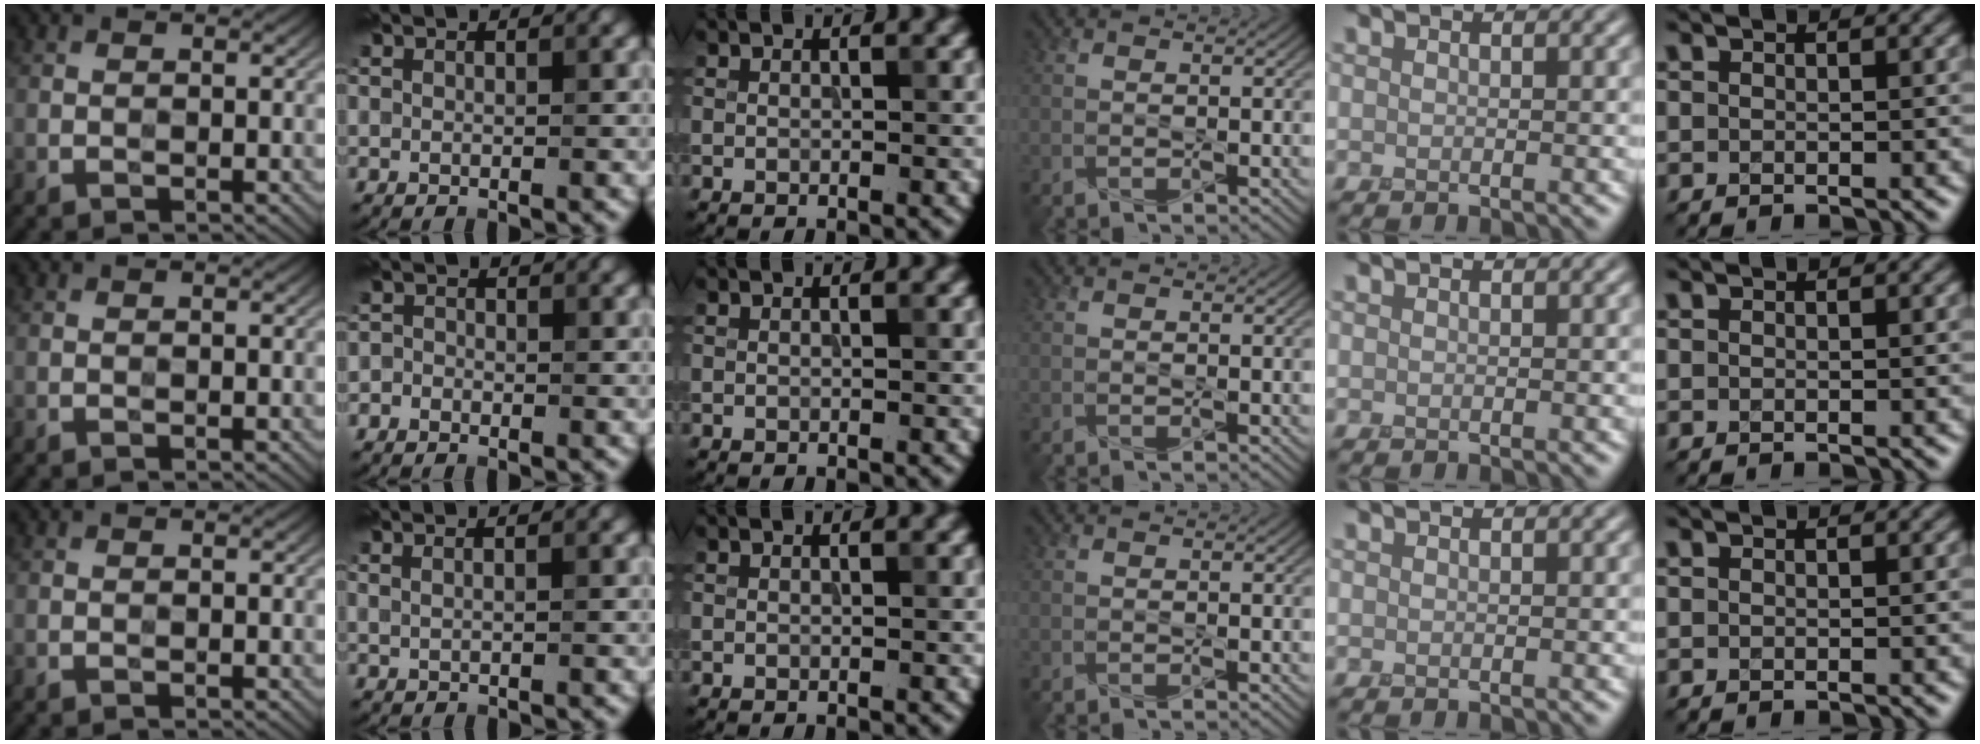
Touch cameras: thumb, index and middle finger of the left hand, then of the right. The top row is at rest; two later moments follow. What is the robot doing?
{"motion": "press", "object": "sticky note"}